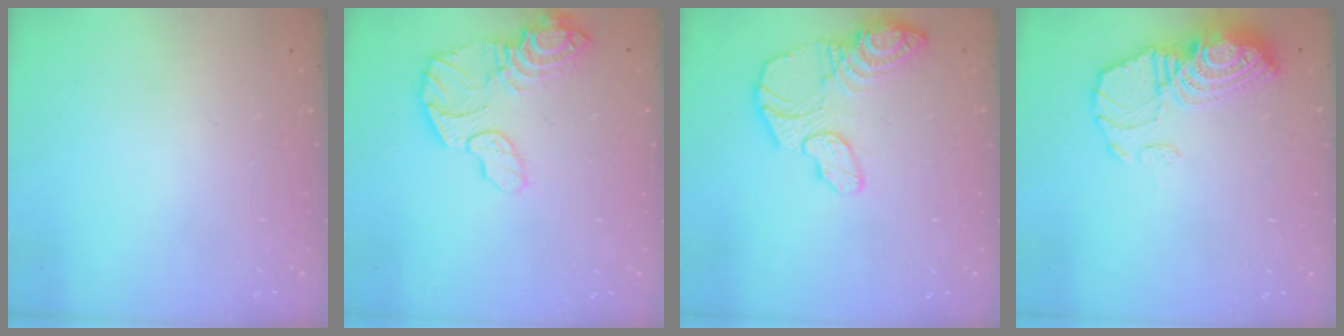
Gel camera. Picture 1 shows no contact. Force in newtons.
{"total": 14.9, "press": 14.8, "slide": 1.6}
{"total": 13.8, "press": 13.7, "slide": 1.4}
{"total": 13.5, "press": 13.4, "slide": 1.3}